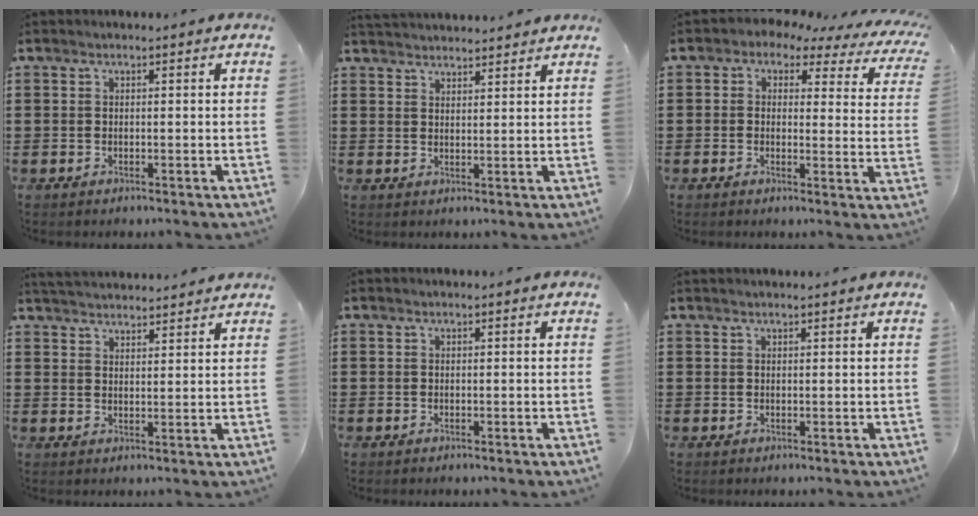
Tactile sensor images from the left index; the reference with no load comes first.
{"total": 2.7, "force": [2.7, 0.1, -0.2], "torque": [-0.004, -0.005, 0.052]}
{"total": 2.3, "force": [1.3, 1.5, 1.1], "torque": [-0.036, -0.014, 0.015]}
{"total": 3.1, "force": [3.1, 0.0, 0.0], "torque": [-0.010, -0.009, 0.058]}
{"total": 0.0}
{"total": 0.6, "force": [0.5, 0.0, 0.2], "torque": [-0.005, -0.001, 0.011]}